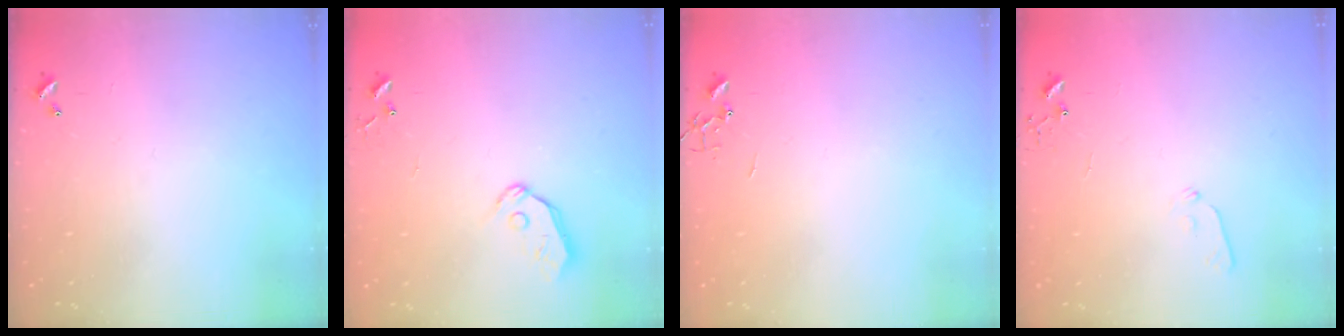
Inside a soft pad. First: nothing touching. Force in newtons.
{"total": 6.8, "press": 6.8, "slide": 0.7}
{"total": 0.0}
{"total": 4.8, "press": 4.7, "slide": 1.0}